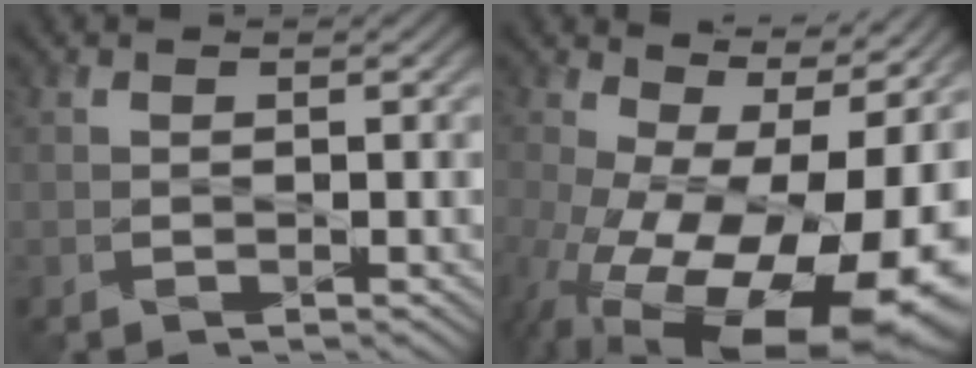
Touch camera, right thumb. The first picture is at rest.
{"total": 19.6, "force": [-3.4, 11.3, 15.6], "torque": [-0.239, -0.067, -0.009]}